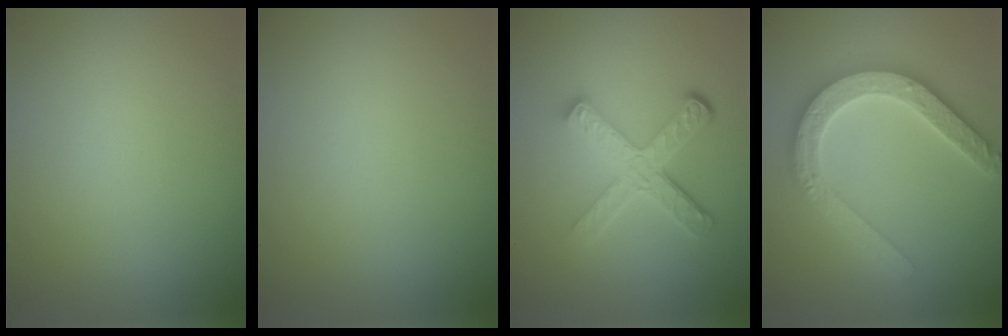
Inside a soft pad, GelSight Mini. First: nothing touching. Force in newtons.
{"total": 0.0}
{"total": 5.1, "press": 3.6, "slide": 3.5}
{"total": 5.2, "press": 5.1, "slide": 0.9}